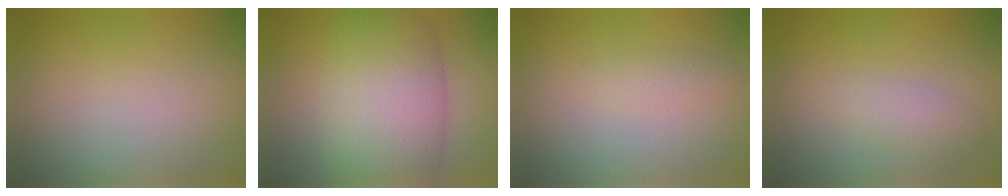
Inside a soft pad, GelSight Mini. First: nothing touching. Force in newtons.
{"total": 10.3, "press": 10.3, "slide": 0.5}
{"total": 1.1, "press": 1.1, "slide": 0.0}
{"total": 1.8, "press": 1.8, "slide": 0.1}